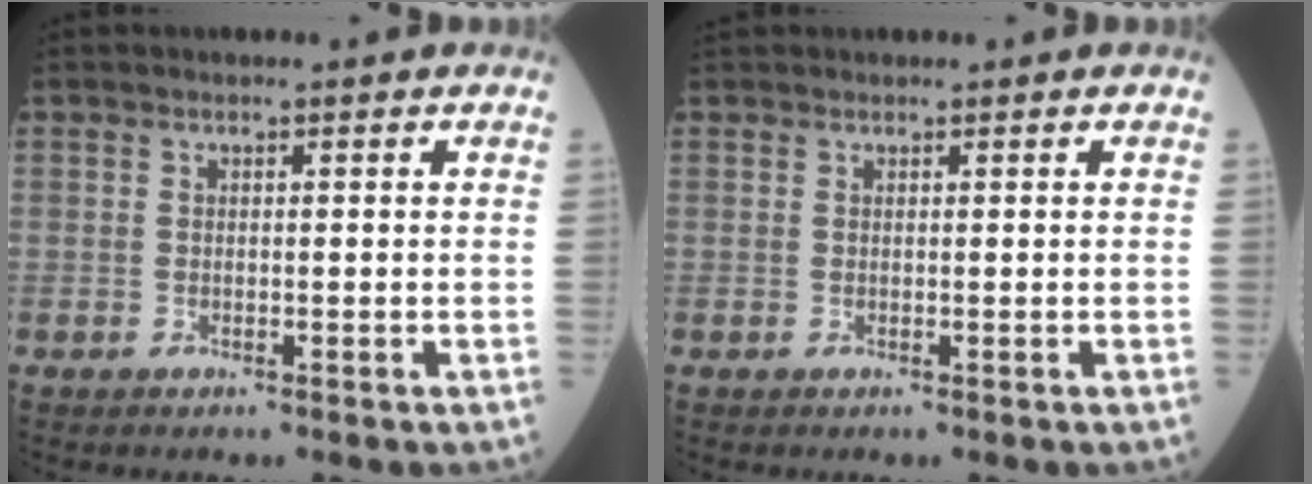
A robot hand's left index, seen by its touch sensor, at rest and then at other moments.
{"total": 1.0, "force": [0.9, 0.1, 0.1], "torque": [-0.009, 0.021, 0.021]}